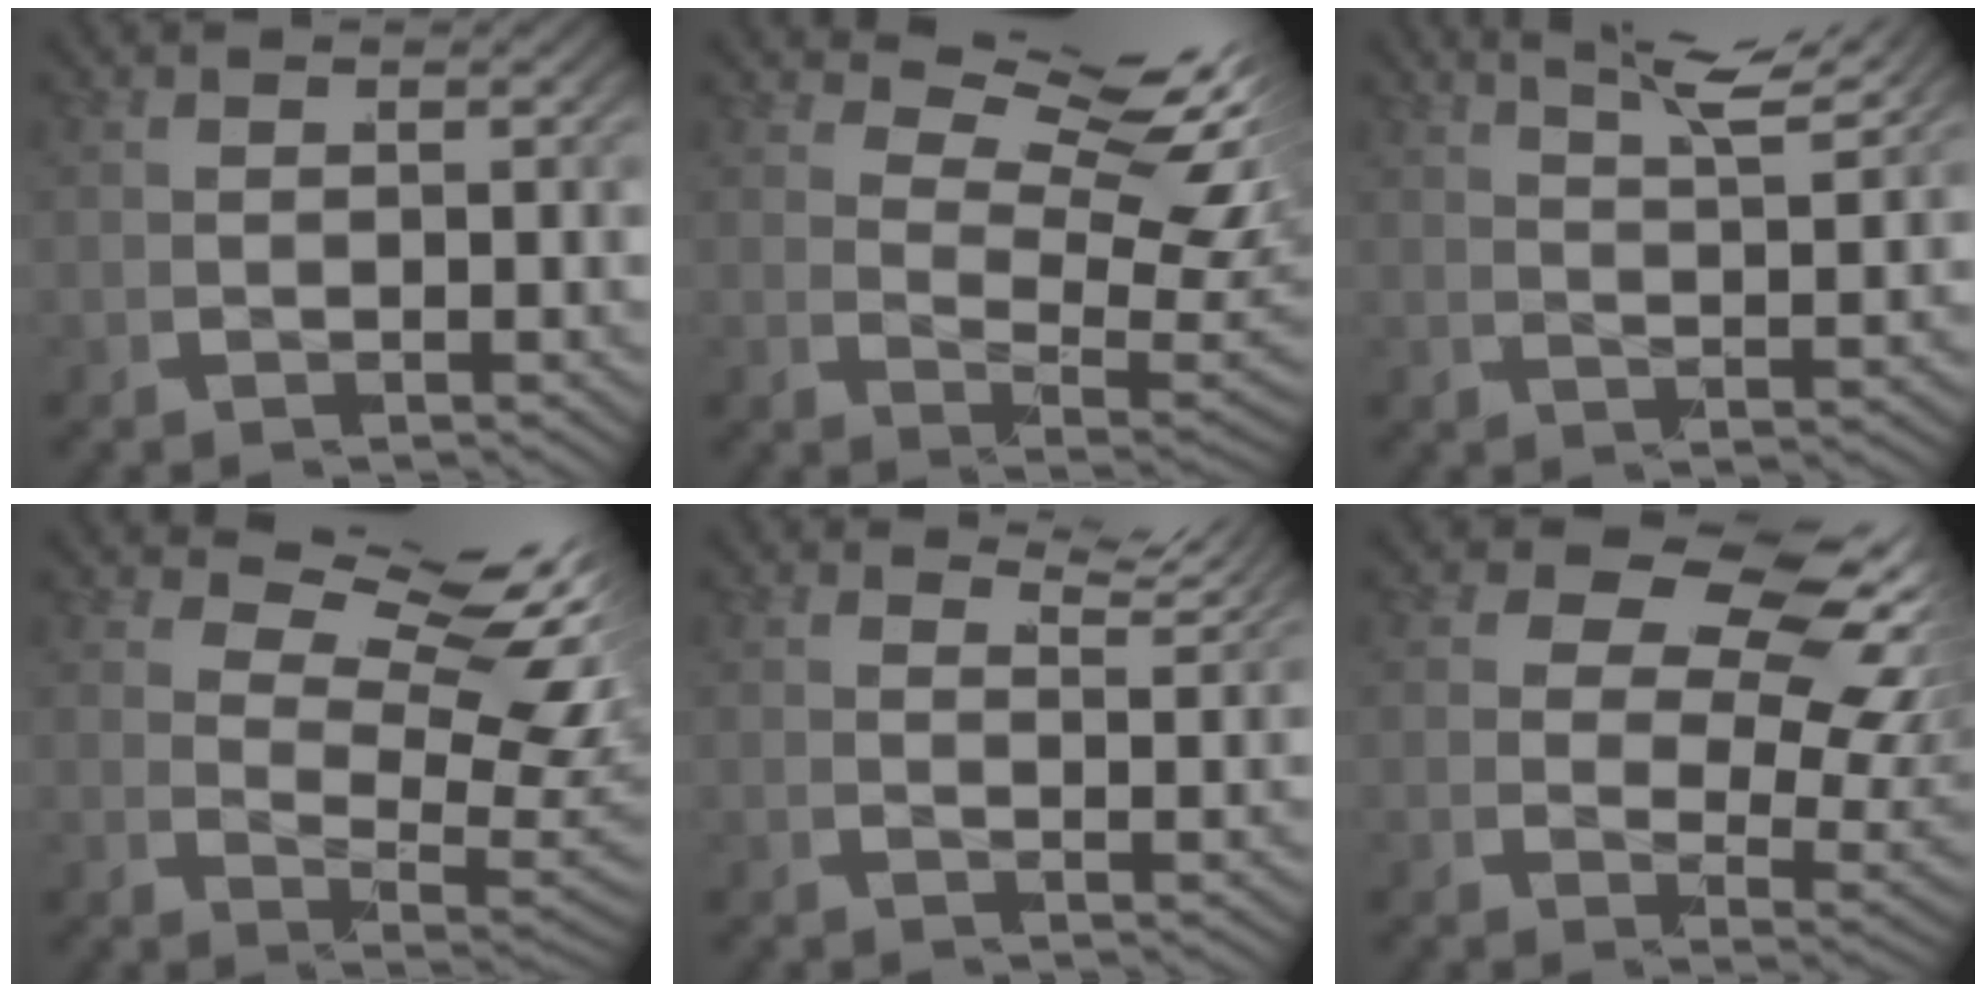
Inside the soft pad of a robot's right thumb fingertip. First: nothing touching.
{"total": 8.1, "force": [4.3, 3.6, 5.8], "torque": [-0.081, -0.002, 0.067]}
{"total": 6.0, "force": [5.0, 1.2, 3.0], "torque": [-0.040, 0.016, 0.072]}
{"total": 8.7, "force": [4.1, 4.2, 6.4], "torque": [-0.089, -0.004, 0.065]}
{"total": 3.6, "force": [3.3, 0.6, 1.3], "torque": [-0.012, 0.006, 0.045]}
{"total": 10.6, "force": [4.0, 6.3, 7.5], "torque": [-0.098, 0.000, 0.052]}